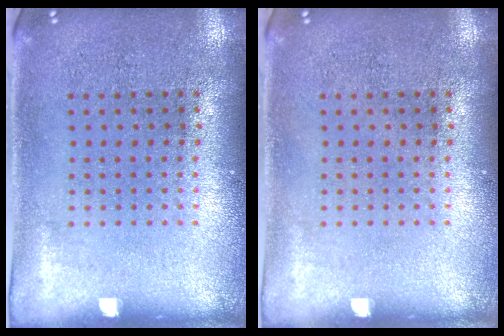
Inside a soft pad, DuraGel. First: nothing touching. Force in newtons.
{"total": 0.0}